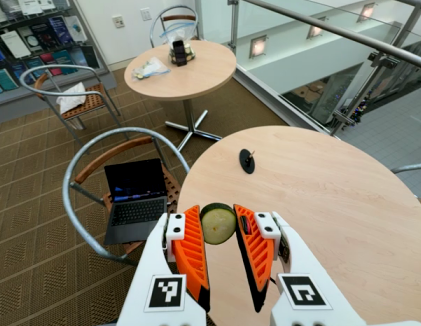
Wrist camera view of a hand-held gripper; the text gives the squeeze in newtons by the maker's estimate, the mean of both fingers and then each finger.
{"total": 8.1, "left": 7.7, "right": 8.5}